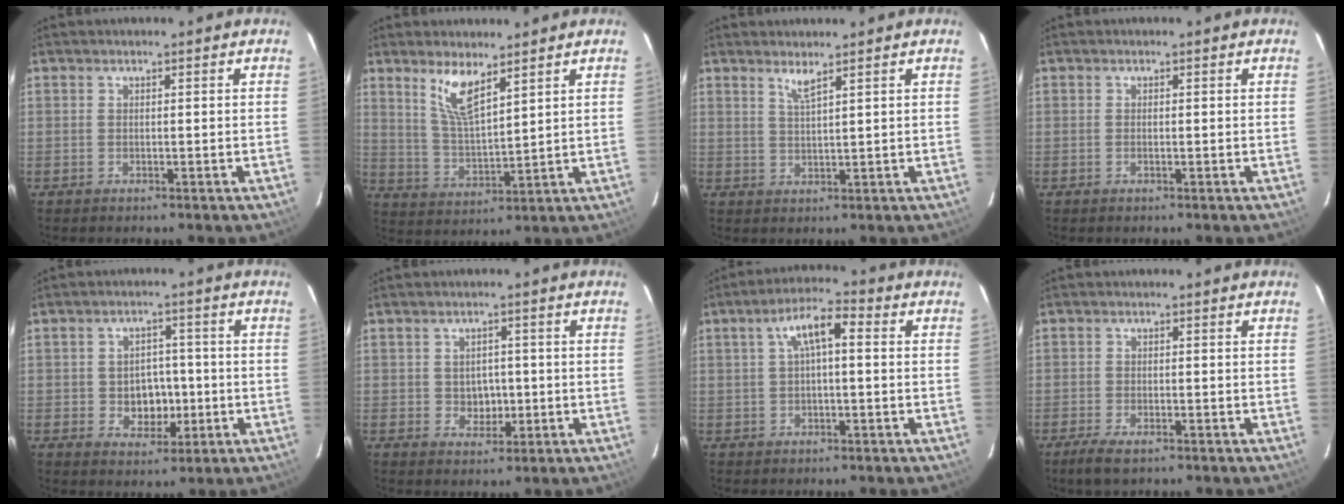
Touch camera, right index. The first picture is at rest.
{"total": 7.6, "force": [4.9, 1.9, 5.5], "torque": [-0.108, -0.005, 0.104]}
{"total": 2.3, "force": [1.7, -0.2, 1.6], "torque": [-0.033, -0.005, 0.031]}
{"total": 0.5, "force": [-0.2, 0.2, 0.5], "torque": [-0.010, 0.001, -0.005]}
{"total": 6.1, "force": [-1.1, 5.0, 3.4], "torque": [-0.065, 0.009, -0.005]}
{"total": 3.8, "force": [-0.5, 3.3, 1.8], "torque": [-0.032, 0.007, 0.000]}
{"total": 6.3, "force": [0.9, 2.0, 5.9], "torque": [-0.111, 0.021, 0.019]}
{"total": 4.3, "force": [-3.1, 1.4, 2.7], "torque": [-0.069, -0.011, -0.056]}